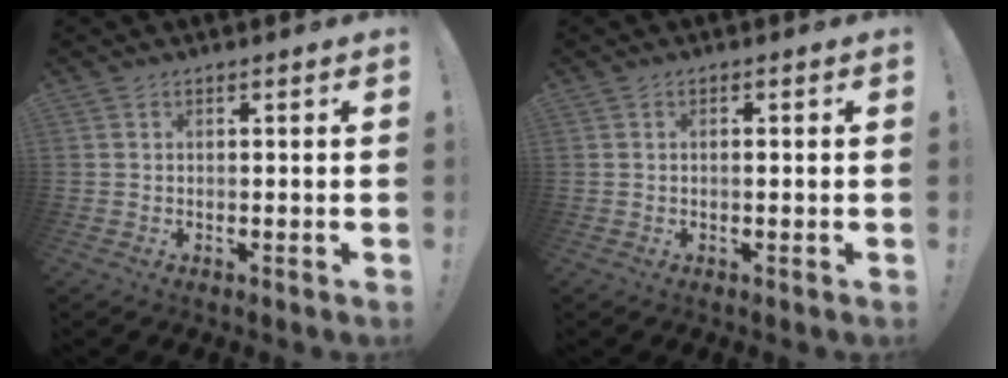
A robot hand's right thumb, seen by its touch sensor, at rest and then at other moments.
{"total": 0.8, "force": [-0.4, 0.0, 0.7], "torque": [-0.005, -0.002, -0.011]}